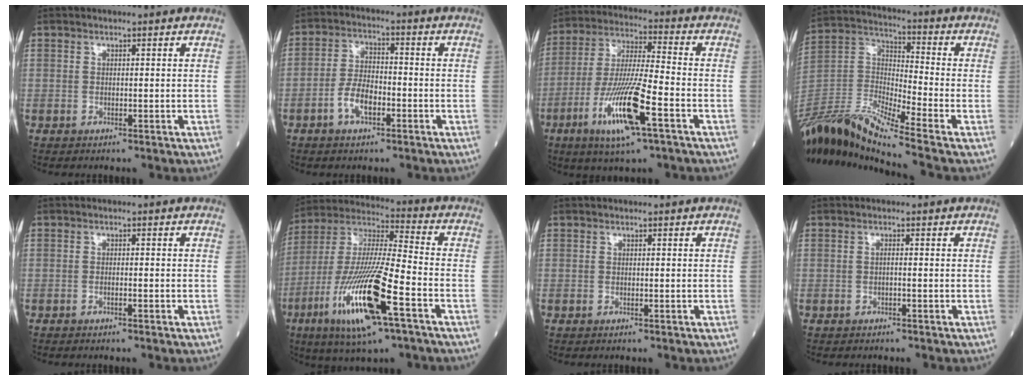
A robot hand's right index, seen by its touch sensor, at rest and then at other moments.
{"total": 5.5, "force": [-2.4, 2.4, 4.3], "torque": [-0.089, 0.009, -0.046]}
{"total": 14.1, "force": [-6.0, 1.1, 12.7], "torque": [-0.258, -0.018, -0.106]}
{"total": 16.9, "force": [-15.0, -2.0, 7.4], "torque": [-0.150, 0.007, -0.282]}
{"total": 0.8, "force": [-0.4, 0.1, 0.7], "torque": [-0.015, 0.003, -0.002]}
{"total": 19.7, "force": [-8.2, 2.3, 17.7], "torque": [-0.387, -0.034, -0.149]}
{"total": 0.0}
{"total": 0.6, "force": [-0.2, 0.0, 0.5], "torque": [-0.012, 0.003, -0.002]}